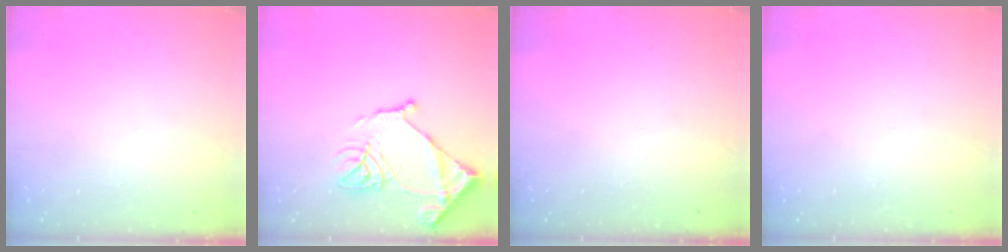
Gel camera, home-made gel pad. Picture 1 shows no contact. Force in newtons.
{"total": 15.2, "press": 15.2, "slide": 1.5}
{"total": 0.0}
{"total": 0.0}